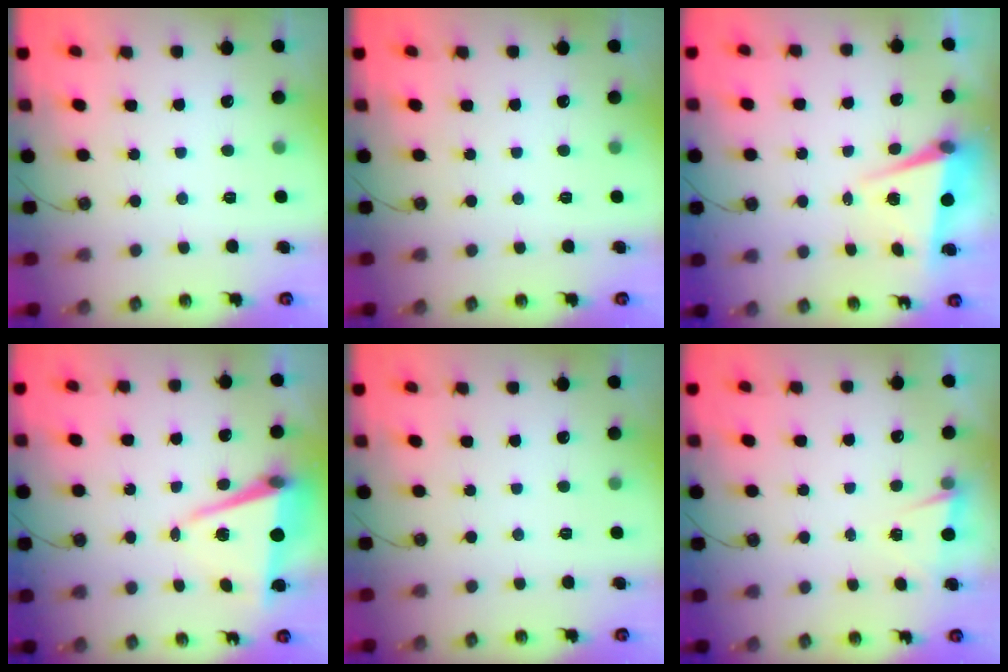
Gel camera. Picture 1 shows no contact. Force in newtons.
{"total": 0.0}
{"total": 6.4, "press": 6.1, "slide": 2.0}
{"total": 7.4, "press": 6.4, "slide": 3.8}
{"total": 0.0}
{"total": 1.3, "press": 0.7, "slide": 1.1}